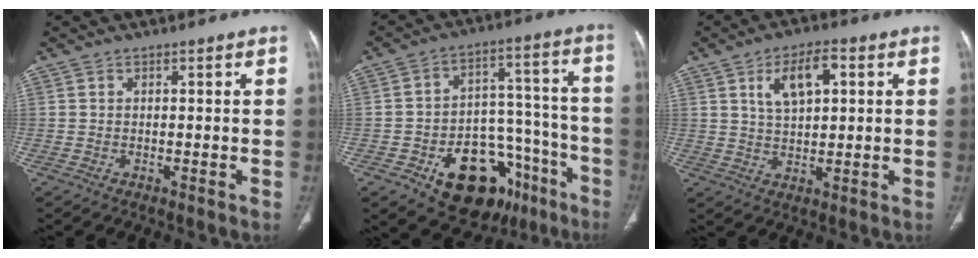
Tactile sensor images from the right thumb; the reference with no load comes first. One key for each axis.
{"total": 20.6, "fx": -10.8, "fy": 12.4, "fz": 12.4, "tx": -0.128, "ty": 0.088, "tz": -0.149}
{"total": 8.2, "fx": 2.8, "fy": 4.0, "fz": 6.6, "tx": -0.104, "ty": -0.001, "tz": 0.051}